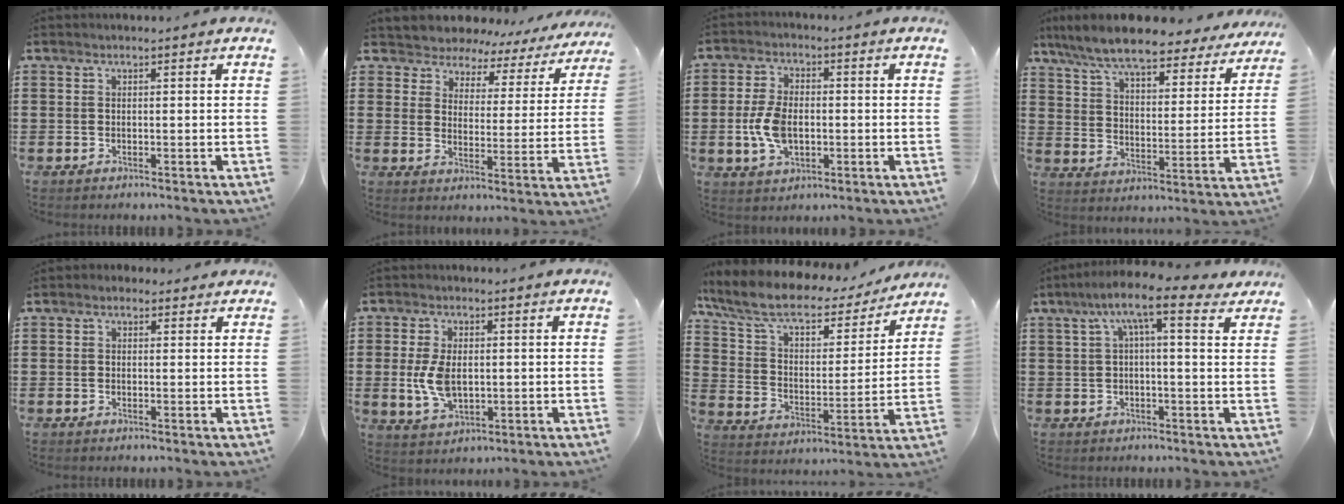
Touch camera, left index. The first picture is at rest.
{"total": 4.4, "force": [4.2, 1.3, -0.1], "torque": [-0.030, -0.030, 0.069]}
{"total": 7.0, "force": [-0.7, 4.2, 5.5], "torque": [-0.134, 0.000, -0.019]}
{"total": 9.4, "force": [8.3, 1.1, 4.2], "torque": [-0.118, -0.042, 0.143]}
{"total": 1.1, "force": [0.7, 0.8, 0.4], "torque": [-0.002, 0.002, 0.011]}
{"total": 6.6, "force": [0.0, 3.9, 5.3], "torque": [-0.130, 0.000, -0.005]}
{"total": 8.4, "force": [6.5, 2.9, 4.5], "torque": [-0.113, -0.035, 0.112]}
{"total": 8.3, "force": [4.3, 1.6, 7.0], "torque": [-0.138, -0.005, 0.070]}